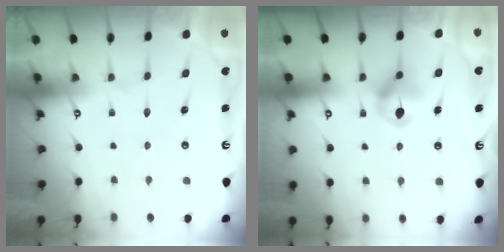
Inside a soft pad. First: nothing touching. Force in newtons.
{"total": 6.3, "press": 6.3, "slide": 0.7}